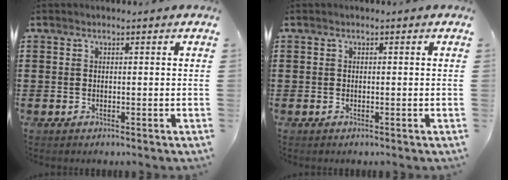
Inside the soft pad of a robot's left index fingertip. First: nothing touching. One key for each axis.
{"total": 0.0}